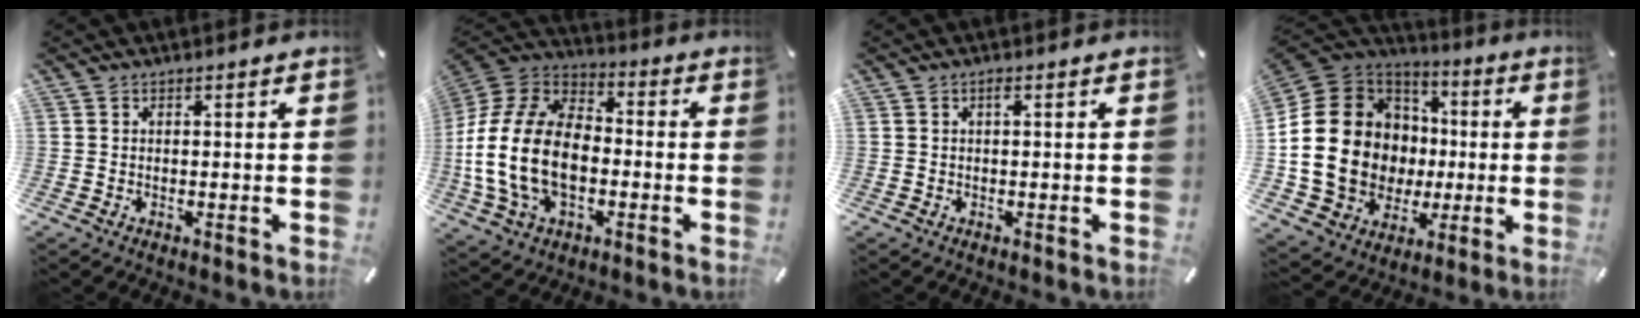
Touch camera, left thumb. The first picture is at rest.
{"total": 20.0, "force": [-4.4, 13.6, 13.9], "torque": [-0.296, 0.035, -0.077]}
{"total": 1.1, "force": [0.2, 0.2, 1.0], "torque": [-0.021, 0.002, 0.003]}
{"total": 23.1, "force": [-0.7, 19.3, 12.7], "torque": [-0.272, -0.012, 0.019]}